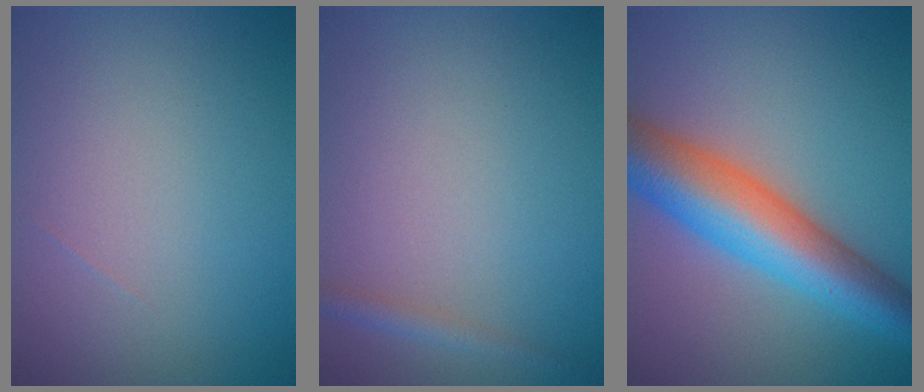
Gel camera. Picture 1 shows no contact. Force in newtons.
{"total": 1.3, "press": 1.3, "slide": 0.1}
{"total": 9.0, "press": 9.0, "slide": 0.2}